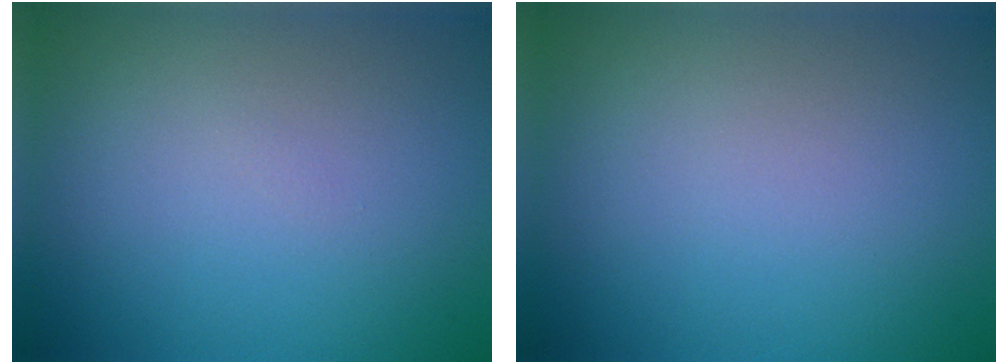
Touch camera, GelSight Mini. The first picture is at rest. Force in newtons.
{"total": 0.0}